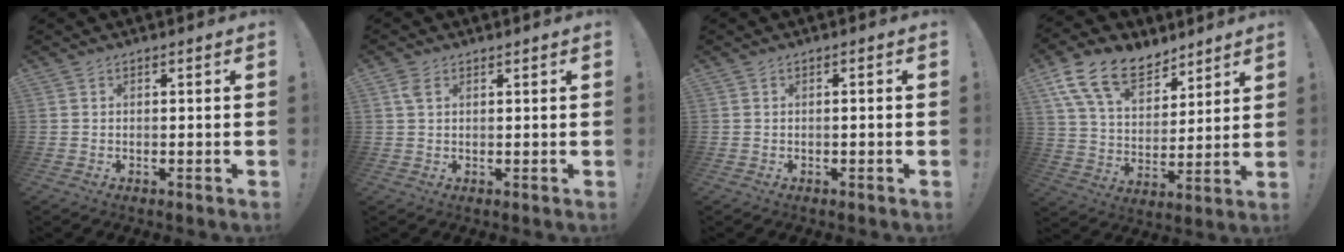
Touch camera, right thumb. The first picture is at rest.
{"total": 2.5, "force": [1.4, 1.3, 1.6], "torque": [-0.034, 0.001, 0.026]}
{"total": 1.0, "force": [-0.7, -0.3, 0.7], "torque": [-0.021, 0.002, -0.012]}
{"total": 16.9, "force": [10.7, 10.0, 8.3], "torque": [-0.157, -0.058, 0.202]}